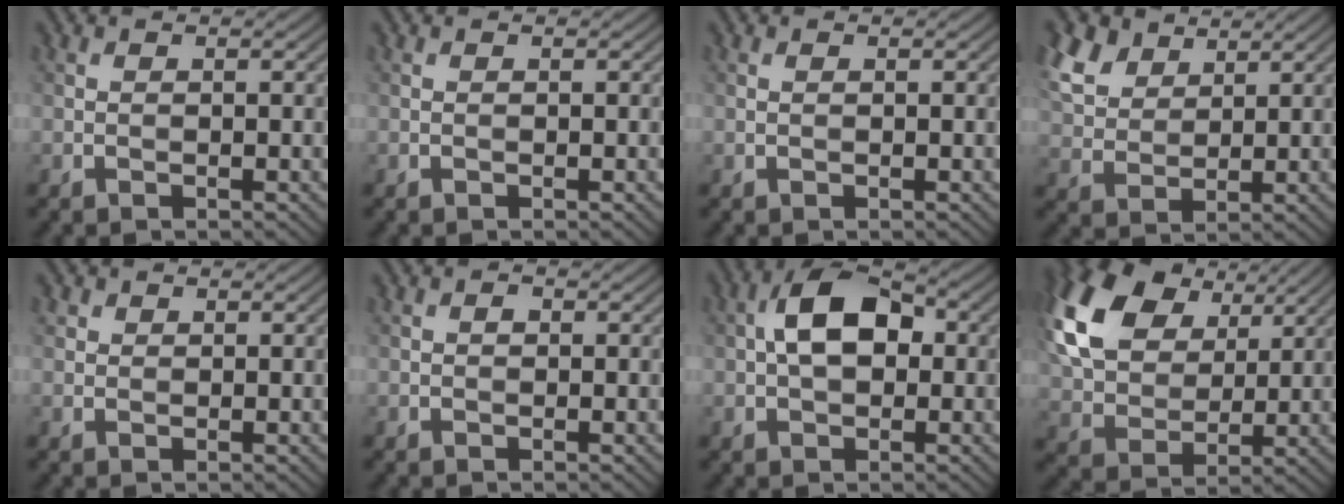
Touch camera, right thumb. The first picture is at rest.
{"total": 0.0}
{"total": 0.0}
{"total": 7.4, "force": [4.7, 4.2, 3.7], "torque": [-0.112, 0.013, 0.099]}
{"total": 1.3, "force": [0.7, 1.0, 0.3], "torque": [-0.005, 0.001, 0.011]}
{"total": 0.6, "force": [-0.1, 0.5, 0.4], "torque": [-0.006, -0.002, -0.004]}
{"total": 7.2, "force": [0.6, 4.4, 5.7], "torque": [-0.101, 0.015, 0.000]}
{"total": 19.7, "force": [9.2, 13.4, 11.2], "torque": [-0.290, 0.054, 0.194]}